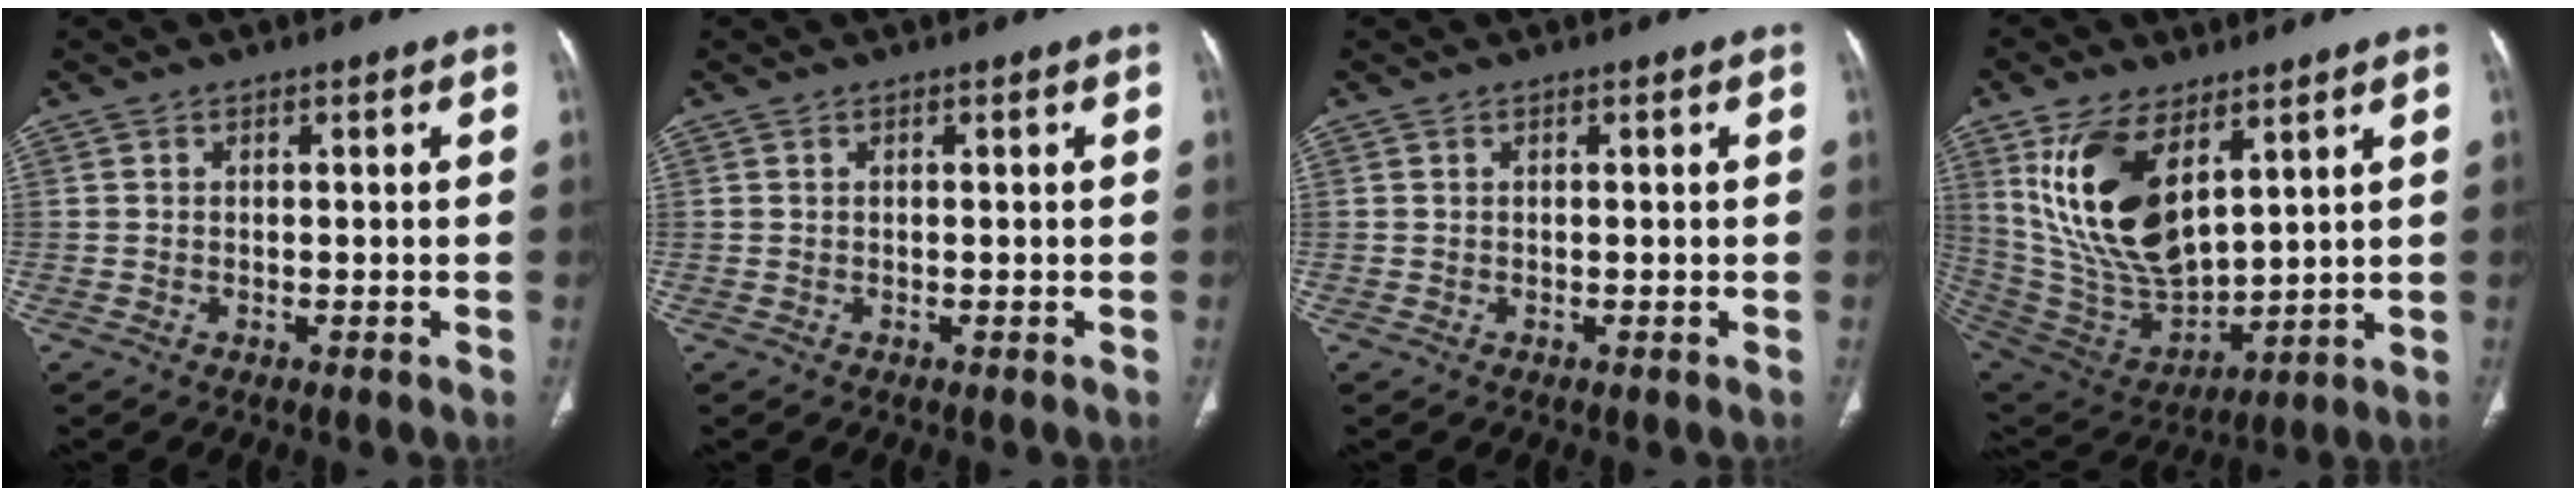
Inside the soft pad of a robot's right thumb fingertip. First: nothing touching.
{"total": 0.0}
{"total": 0.0}
{"total": 19.8, "force": [8.3, 9.9, 14.9], "torque": [-0.269, -0.037, 0.178]}